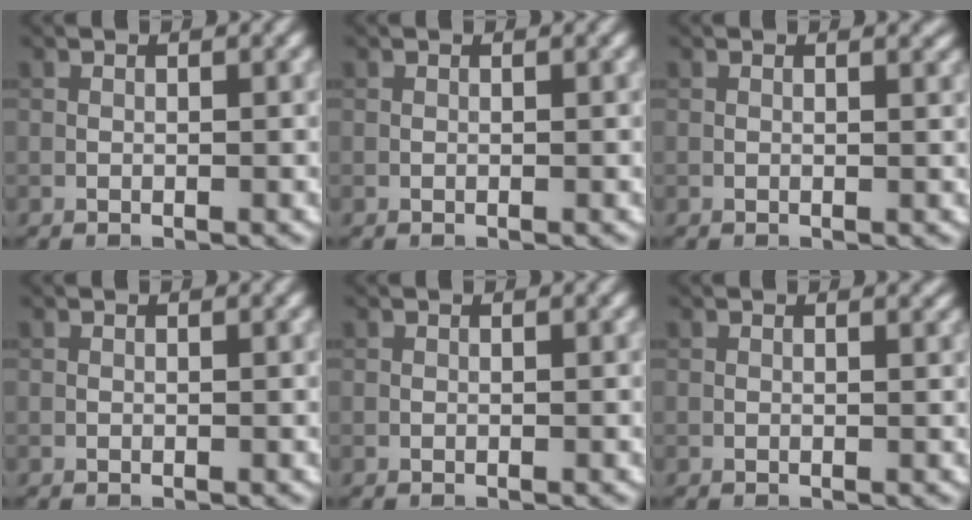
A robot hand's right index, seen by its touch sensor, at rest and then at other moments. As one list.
[{"total": 0.0}, {"total": 0.6, "force": [0.5, 0.1, 0.3], "torque": [-0.002, 0.000, 0.009]}, {"total": 0.0}, {"total": 0.0}, {"total": 0.6, "force": [0.6, 0.1, 0.3], "torque": [-0.002, 0.000, 0.009]}]